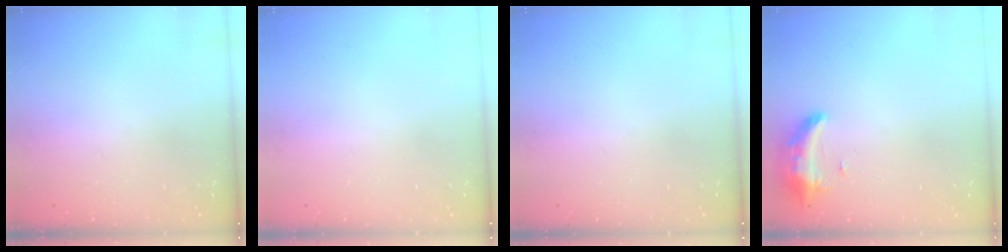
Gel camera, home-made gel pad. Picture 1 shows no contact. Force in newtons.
{"total": 0.0}
{"total": 0.0}
{"total": 8.2, "press": 8.1, "slide": 1.6}